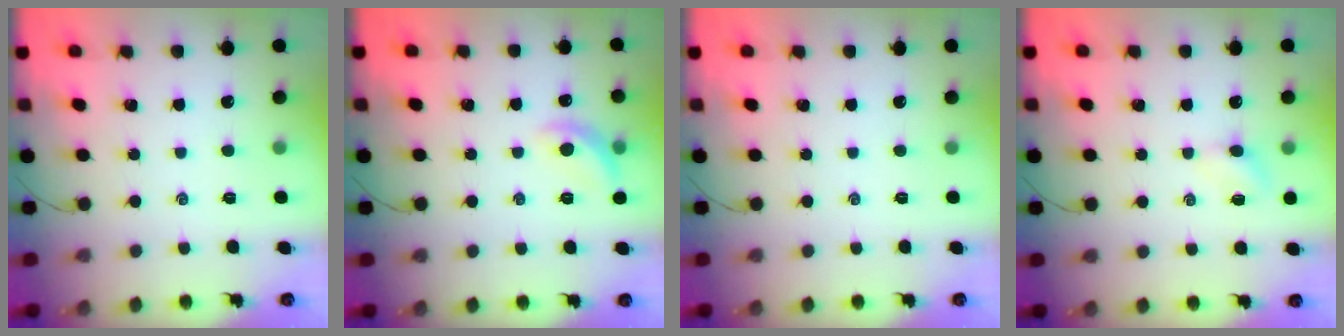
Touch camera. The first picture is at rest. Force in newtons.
{"total": 8.4, "press": 8.3, "slide": 1.4}
{"total": 0.0}
{"total": 3.3, "press": 3.1, "slide": 0.9}